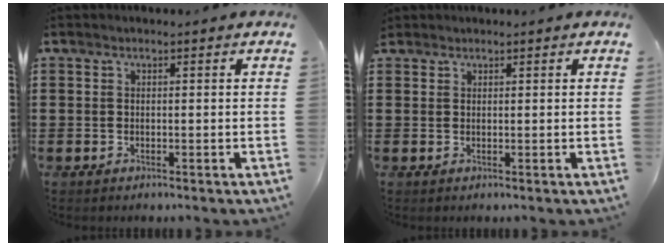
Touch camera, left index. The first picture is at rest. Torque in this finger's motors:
{"motor_torque": [0.18, -0.20, -0.01, 0.01]}